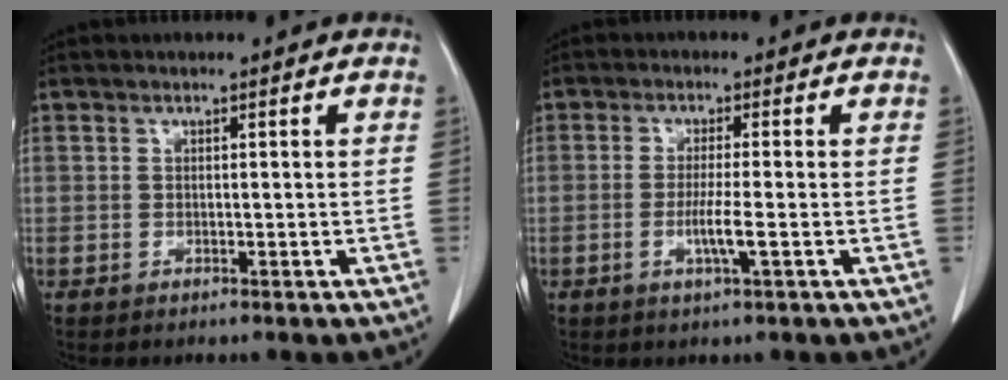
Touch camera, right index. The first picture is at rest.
{"total": 3.8, "force": [-1.0, -0.2, 3.6], "torque": [-0.071, -0.006, -0.018]}